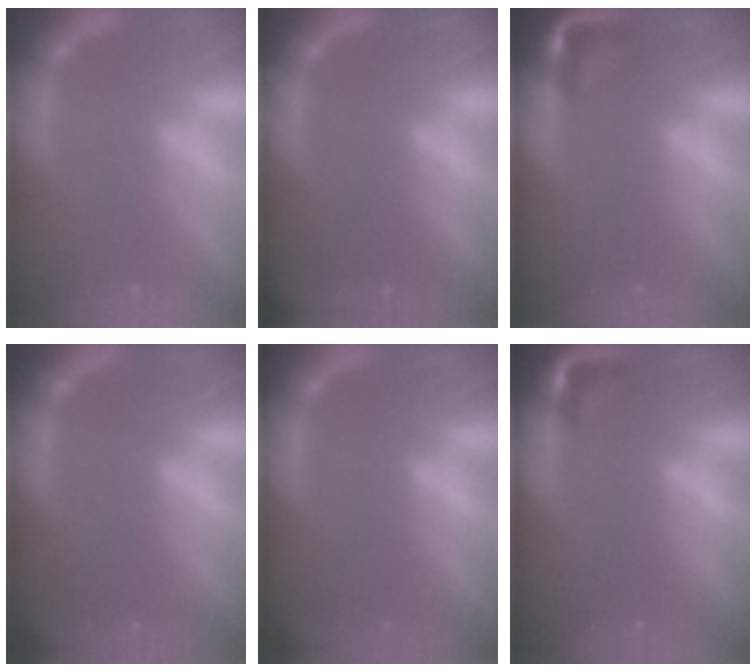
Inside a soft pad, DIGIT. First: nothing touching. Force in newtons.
{"total": 2.9}
{"total": 3.5}
{"total": 1.4}
{"total": 0.9}
{"total": 2.4}